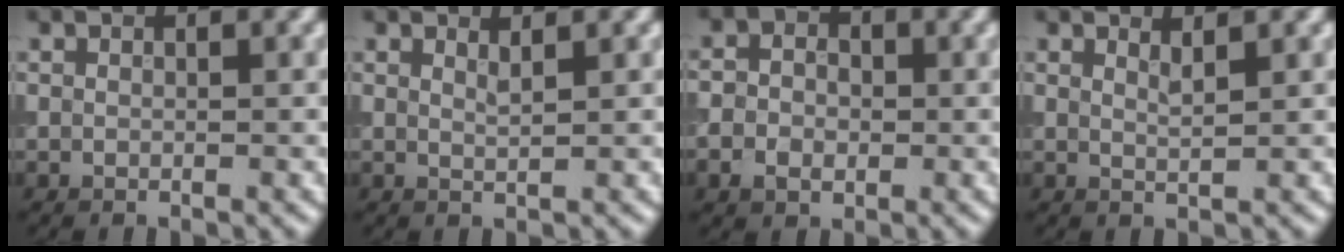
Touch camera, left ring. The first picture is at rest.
{"total": 1.0, "force": [0.8, 0.3, 0.6], "torque": [-0.004, 0.000, 0.012]}
{"total": 3.4, "force": [-0.7, 2.8, 1.9], "torque": [-0.021, 0.000, -0.016]}
{"total": 1.3, "force": [0.9, 0.3, 0.9], "torque": [-0.006, 0.001, 0.013]}